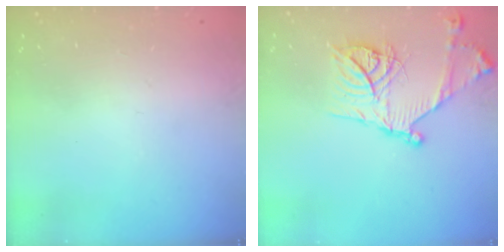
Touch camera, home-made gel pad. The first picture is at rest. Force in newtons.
{"total": 18.9, "press": 18.8, "slide": 1.9}